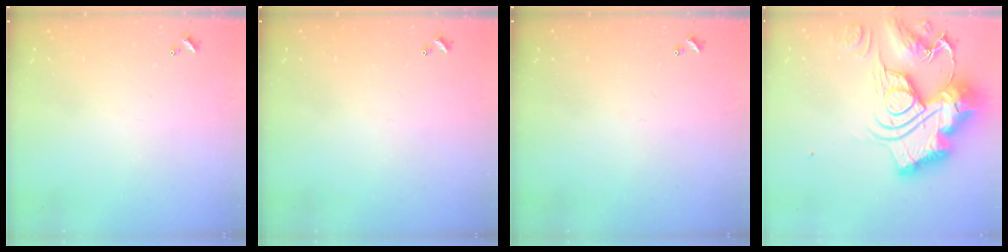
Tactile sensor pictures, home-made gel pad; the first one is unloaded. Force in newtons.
{"total": 0.0}
{"total": 0.0}
{"total": 0.6, "press": 0.6, "slide": 0.0}